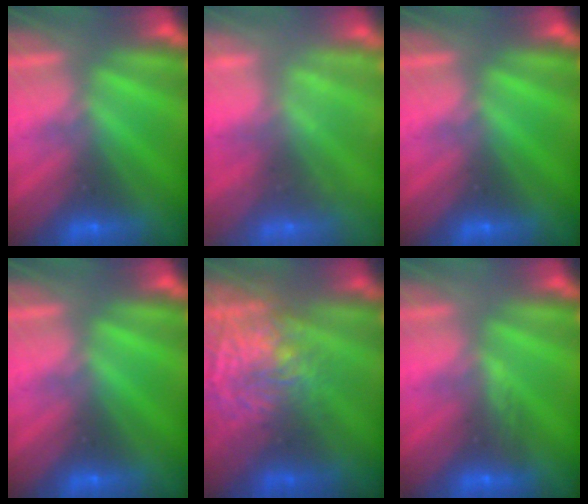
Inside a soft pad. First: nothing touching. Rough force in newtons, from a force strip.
{"total": 2.3}
{"total": 0.0}
{"total": 0.0}
{"total": 7.6}
{"total": 2.8}